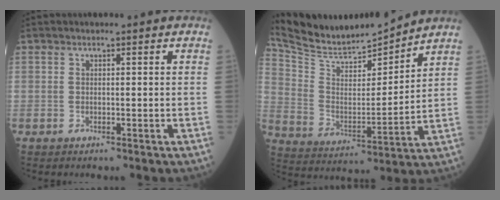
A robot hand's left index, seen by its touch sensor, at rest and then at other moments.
{"total": 13.1, "force": [12.9, 0.8, 2.1], "torque": [-0.061, -0.004, 0.239]}